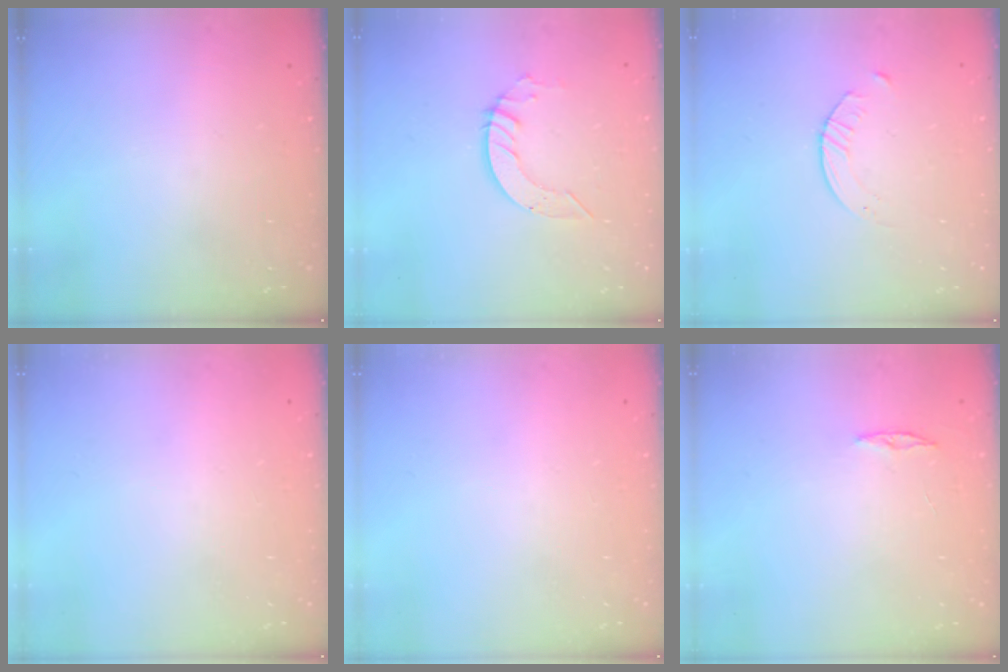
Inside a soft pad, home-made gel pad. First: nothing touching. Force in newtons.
{"total": 5.2, "press": 5.2, "slide": 0.3}
{"total": 2.8, "press": 2.7, "slide": 0.3}
{"total": 0.0}
{"total": 0.0}
{"total": 3.0, "press": 2.9, "slide": 0.3}